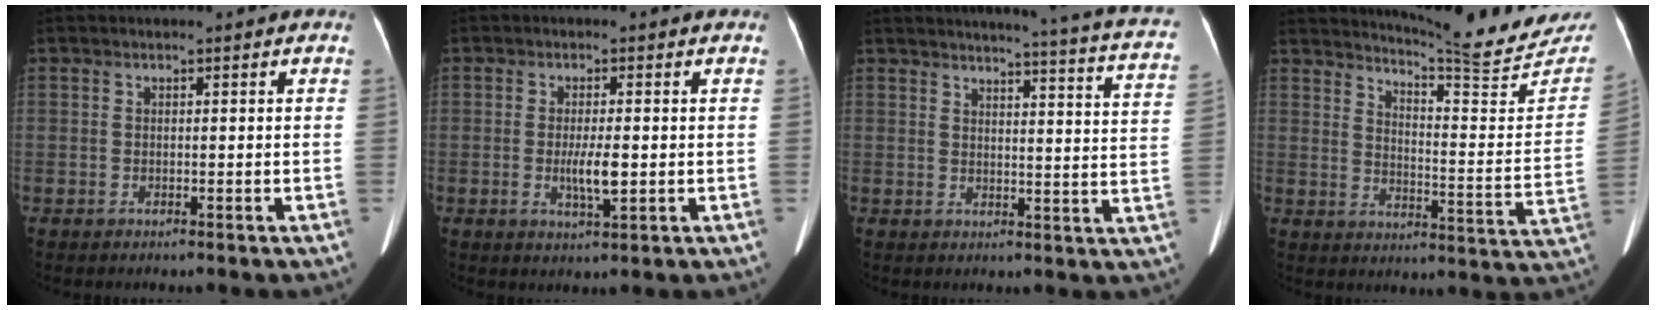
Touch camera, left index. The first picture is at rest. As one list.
[{"total": 3.8, "force": [-0.4, 0.6, 3.7], "torque": [-0.071, -0.005, -0.004]}, {"total": 18.6, "force": [16.2, -0.1, 9.1], "torque": [-0.119, -0.059, 0.170]}, {"total": 18.0, "force": [17.6, 0.1, 4.0], "torque": [-0.061, -0.106, 0.215]}]